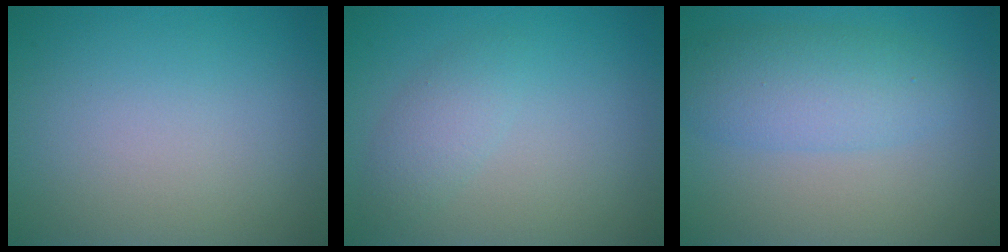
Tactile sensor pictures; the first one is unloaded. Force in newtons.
{"total": 2.0, "press": 2.0, "slide": 0.1}
{"total": 4.5, "press": 4.5, "slide": 0.2}